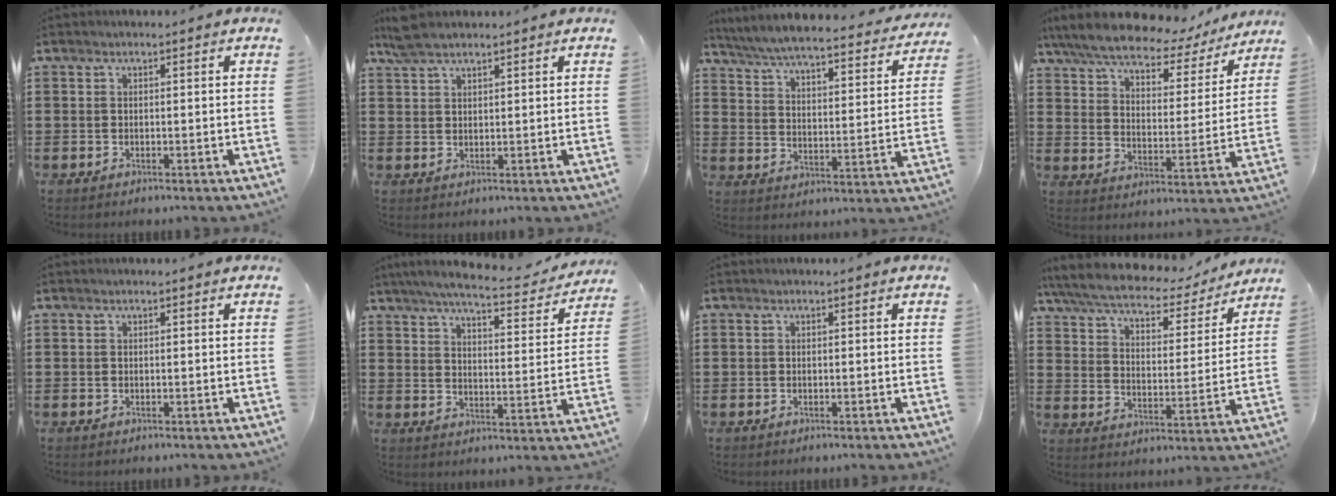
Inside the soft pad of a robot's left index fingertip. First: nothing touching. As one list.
[{"total": 3.8, "force": [3.2, 1.1, 1.8], "torque": [-0.042, 0.002, 0.061]}, {"total": 5.5, "force": [5.2, -0.2, 1.5], "torque": [-0.056, -0.041, 0.085]}, {"total": 8.3, "force": [7.5, 1.6, 3.4], "torque": [-0.100, -0.037, 0.128]}, {"total": 0.0}, {"total": 6.7, "force": [6.0, 0.1, 3.0], "torque": [-0.074, -0.037, 0.099]}, {"total": 0.0}, {"total": 6.2, "force": [5.5, 1.2, 2.6], "torque": [-0.078, -0.032, 0.092]}]